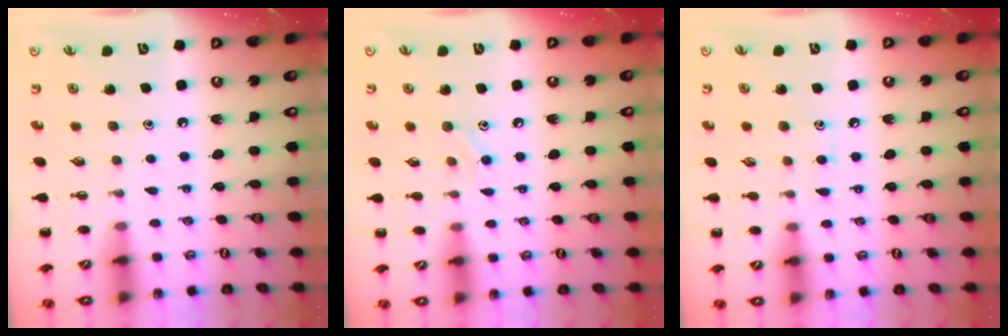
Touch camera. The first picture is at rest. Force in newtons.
{"total": 6.0, "press": 5.8, "slide": 1.6}
{"total": 6.0, "press": 5.6, "slide": 2.1}